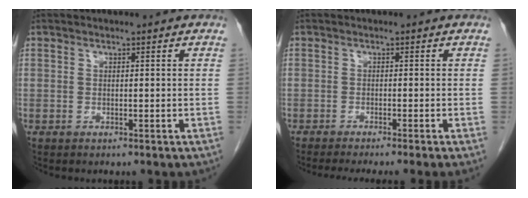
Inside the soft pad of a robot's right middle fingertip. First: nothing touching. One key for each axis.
{"total": 7.3, "fx": -6.1, "fy": -1.1, "fz": 3.8, "tx": -0.030, "ty": -0.016, "tz": -0.091}